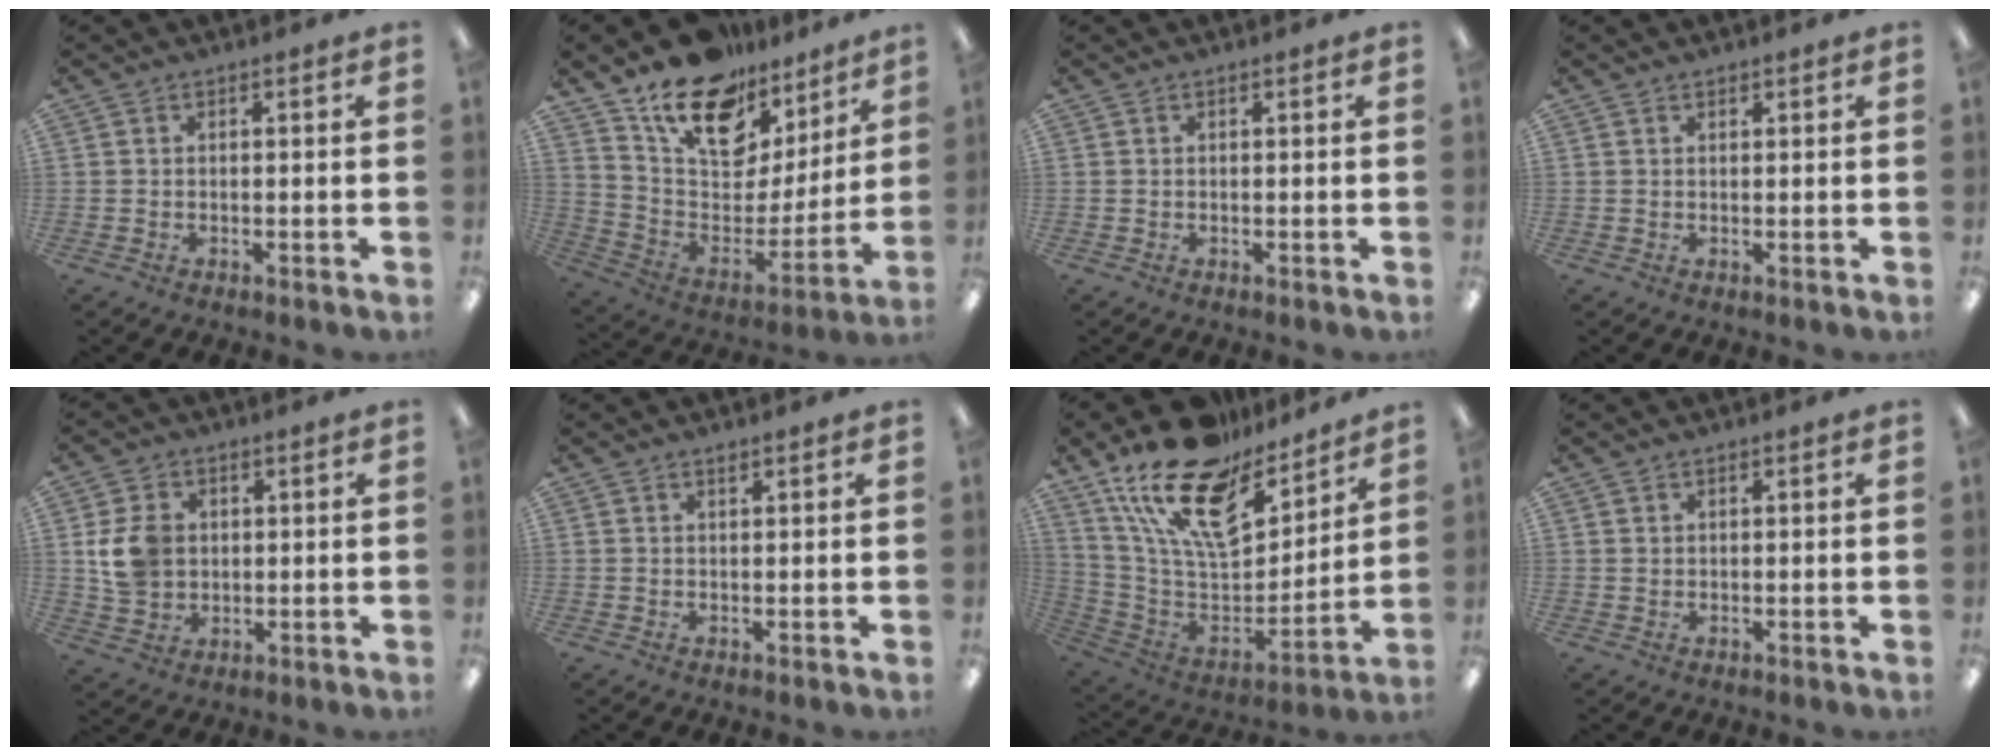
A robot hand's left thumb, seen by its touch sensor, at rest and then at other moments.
{"total": 18.7, "force": [13.3, 10.3, 8.2], "torque": [-0.146, -0.087, 0.240]}
{"total": 0.0}
{"total": 0.7, "force": [0.6, 0.3, 0.2], "torque": [-0.004, 0.000, 0.012]}
{"total": 8.5, "force": [1.5, 7.0, 4.6], "torque": [-0.094, 0.010, 0.031]}
{"total": 0.9, "force": [0.8, 0.2, 0.4], "torque": [-0.009, 0.001, 0.015]}
{"total": 22.4, "force": [15.1, 10.5, 12.8], "torque": [-0.229, -0.100, 0.267]}
{"total": 0.8, "force": [0.5, 0.5, 0.1], "torque": [-0.003, 0.001, 0.010]}